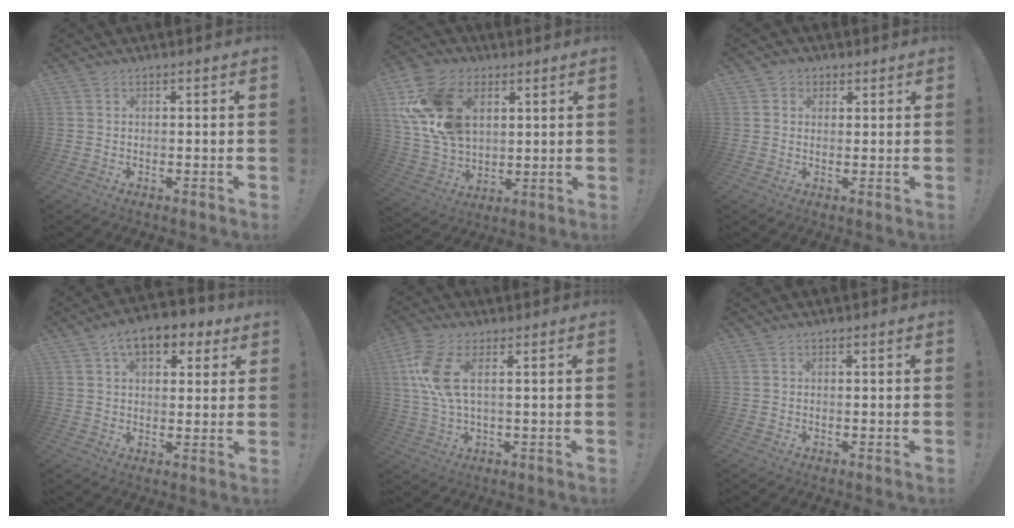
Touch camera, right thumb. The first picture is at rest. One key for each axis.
{"total": 21.1, "fx": 6.9, "fy": 14.7, "fz": 13.5, "tx": -0.252, "ty": -0.026, "tz": 0.135}
{"total": 2.6, "fx": 1.1, "fy": 2.2, "fz": 0.6, "tx": 0.000, "ty": -0.002, "tz": 0.019}
{"total": 10.6, "fx": 5.4, "fy": 6.1, "fz": 6.8, "tx": -0.095, "ty": -0.017, "tz": 0.096}
{"total": 9.9, "fx": 2.8, "fy": 3.6, "fz": 8.8, "tx": -0.183, "ty": -0.014, "tz": 0.052}
{"total": 0.0}